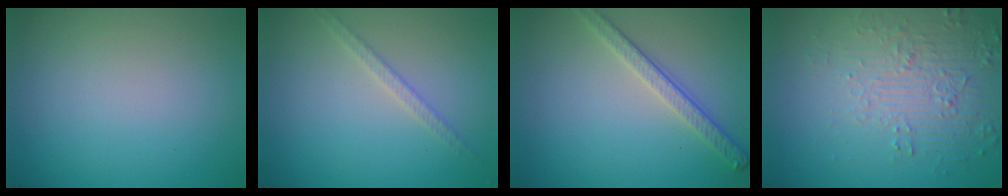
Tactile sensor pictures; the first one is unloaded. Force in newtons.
{"total": 1.7, "press": 1.7, "slide": 0.2}
{"total": 2.8, "press": 2.6, "slide": 1.0}
{"total": 5.7, "press": 3.9, "slide": 4.2}